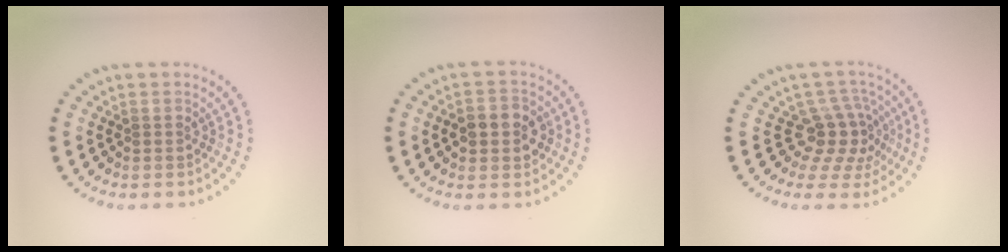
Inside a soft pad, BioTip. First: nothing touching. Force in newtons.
{"total": 2.8, "press": 2.8, "slide": 0.4}
{"total": 3.8, "press": 2.7, "slide": 2.7}